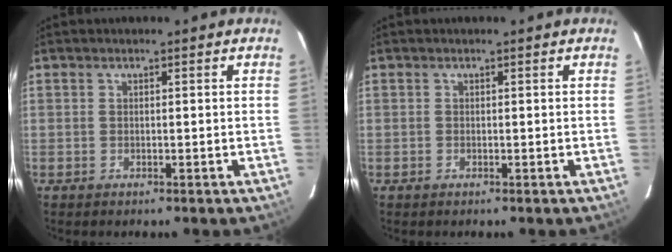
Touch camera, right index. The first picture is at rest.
{"total": 0.0}